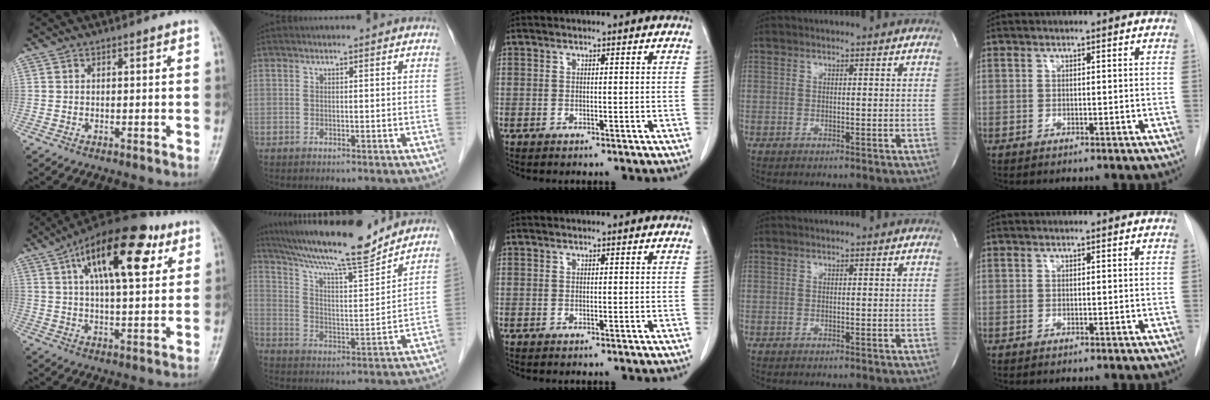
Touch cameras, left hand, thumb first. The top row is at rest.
{"thumb": {"total": 20.4, "force": [8.7, 8.4, 16.5], "torque": [-0.240, -0.006, 0.134]}, "index": {"total": 17.4, "force": [15.2, 0.9, 8.4], "torque": [-0.147, 0.006, 0.247]}}